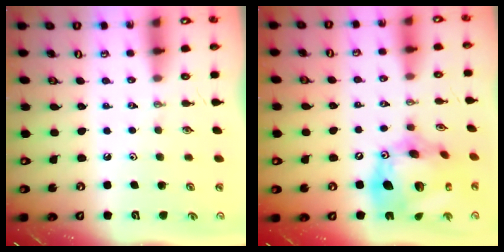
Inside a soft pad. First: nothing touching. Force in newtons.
{"total": 22.7, "press": 22.5, "slide": 2.6}